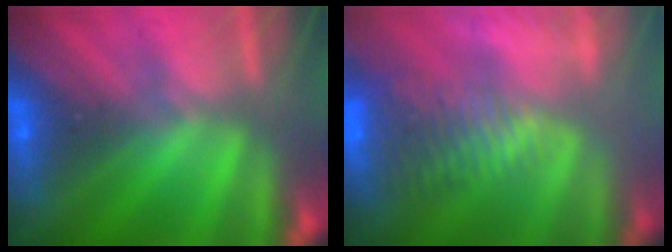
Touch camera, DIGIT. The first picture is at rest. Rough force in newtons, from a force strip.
{"total": 3.7}